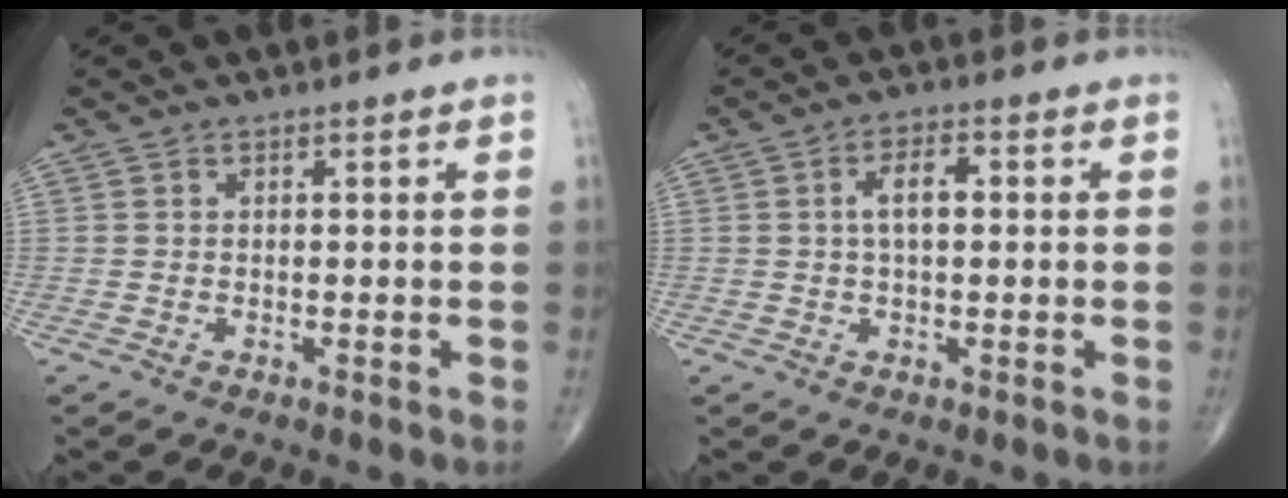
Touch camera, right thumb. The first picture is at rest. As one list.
[{"total": 4.4, "force": [0.5, 2.0, 3.9], "torque": [-0.070, 0.010, 0.006]}]